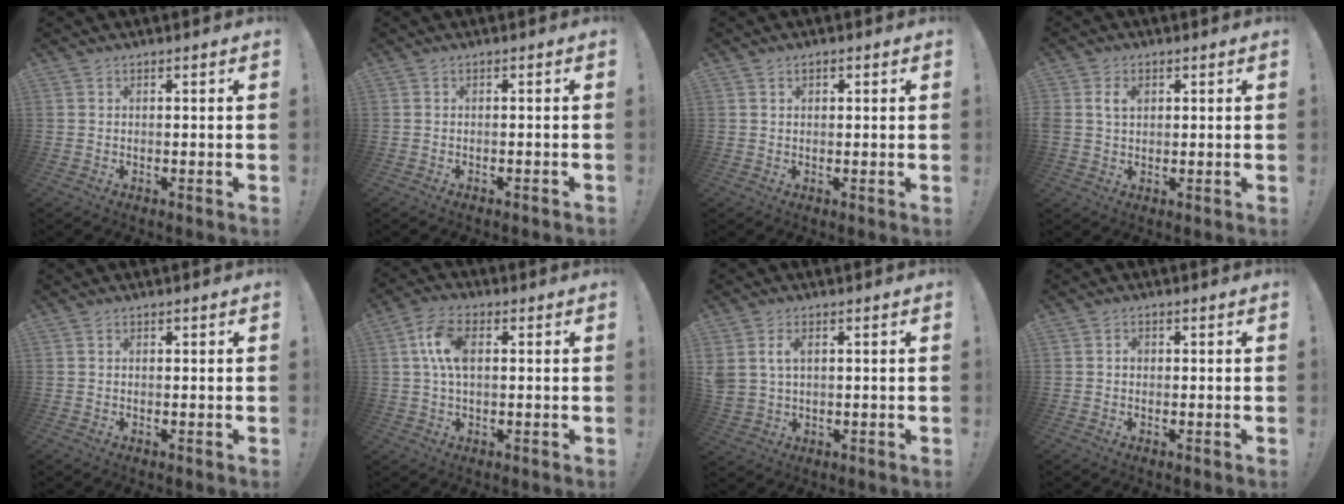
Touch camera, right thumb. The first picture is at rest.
{"total": 1.0, "force": [-1.0, -0.3, 0.3], "torque": [-0.003, -0.002, -0.017]}
{"total": 1.0, "force": [0.4, 0.8, 0.4], "torque": [-0.002, -0.001, 0.006]}
{"total": 4.2, "force": [1.2, 3.1, 2.7], "torque": [-0.053, 0.008, 0.022]}
{"total": 0.0}
{"total": 9.1, "force": [1.6, 5.0, 7.4], "torque": [-0.134, 0.003, 0.029]}
{"total": 5.2, "force": [1.8, 3.5, 3.5], "torque": [-0.068, -0.003, 0.033]}
{"total": 1.2, "force": [-0.2, 1.0, 0.6], "torque": [-0.005, 0.004, -0.005]}